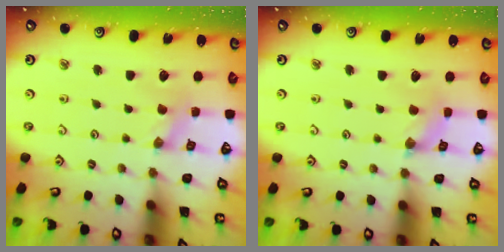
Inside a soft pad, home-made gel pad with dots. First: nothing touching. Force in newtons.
{"total": 1.2, "press": 1.2, "slide": 0.3}